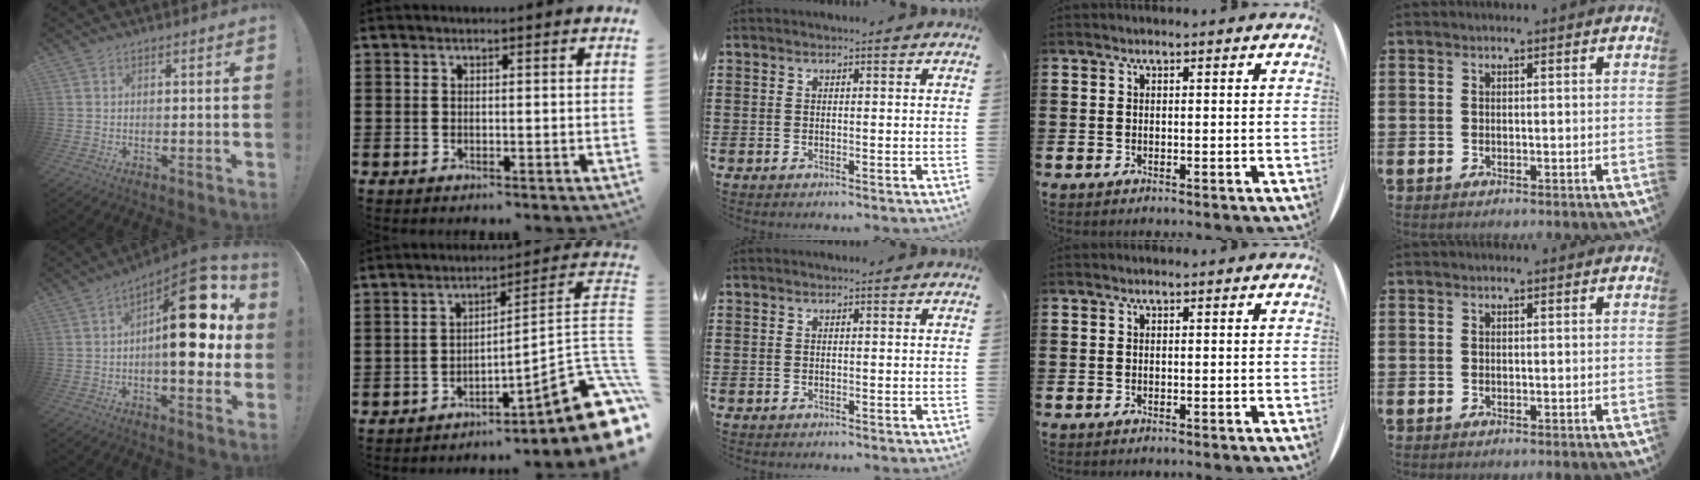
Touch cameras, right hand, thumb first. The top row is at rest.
{"thumb": {"total": 22.5, "force": [2.9, 9.9, 20.0], "torque": [-0.257, -0.018, 0.049]}, "index": {"total": 9.4, "force": [-4.1, 2.5, 8.0], "torque": [-0.098, -0.017, -0.082]}}